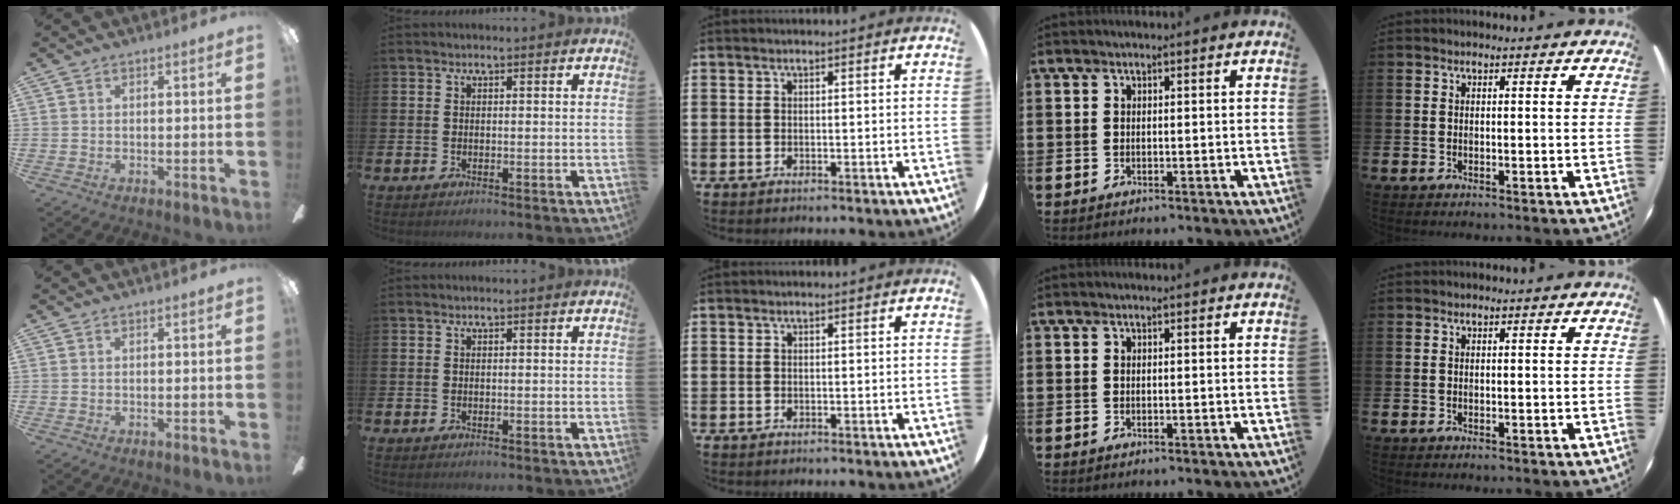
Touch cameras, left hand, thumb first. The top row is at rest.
{}